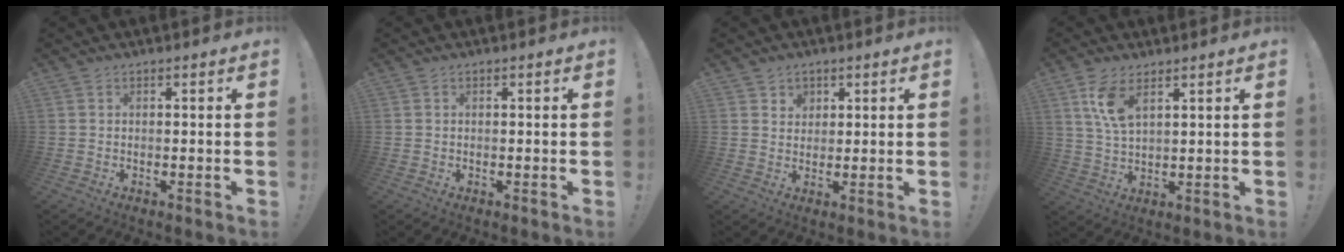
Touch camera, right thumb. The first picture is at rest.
{"total": 0.0}
{"total": 3.6, "force": [2.1, 2.9, 0.5], "torque": [0.003, -0.014, 0.034]}
{"total": 8.2, "force": [4.4, 3.6, 5.9], "torque": [-0.118, -0.018, 0.077]}